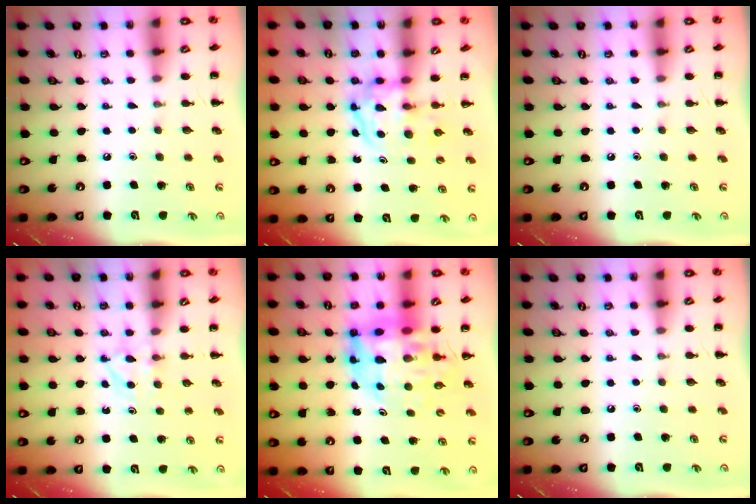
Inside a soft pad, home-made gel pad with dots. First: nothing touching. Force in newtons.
{"total": 3.6, "press": 3.6, "slide": 0.6}
{"total": 0.0}
{"total": 3.3, "press": 3.1, "slide": 1.3}
{"total": 13.8, "press": 13.2, "slide": 4.1}
{"total": 0.0}